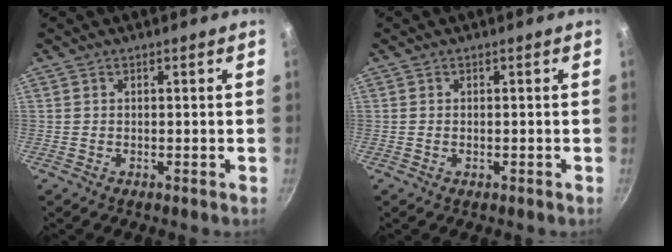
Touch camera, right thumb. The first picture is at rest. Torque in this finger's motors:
{"motor_torque": [-0.72, 0.14, -0.48, 0.06, 0.05]}